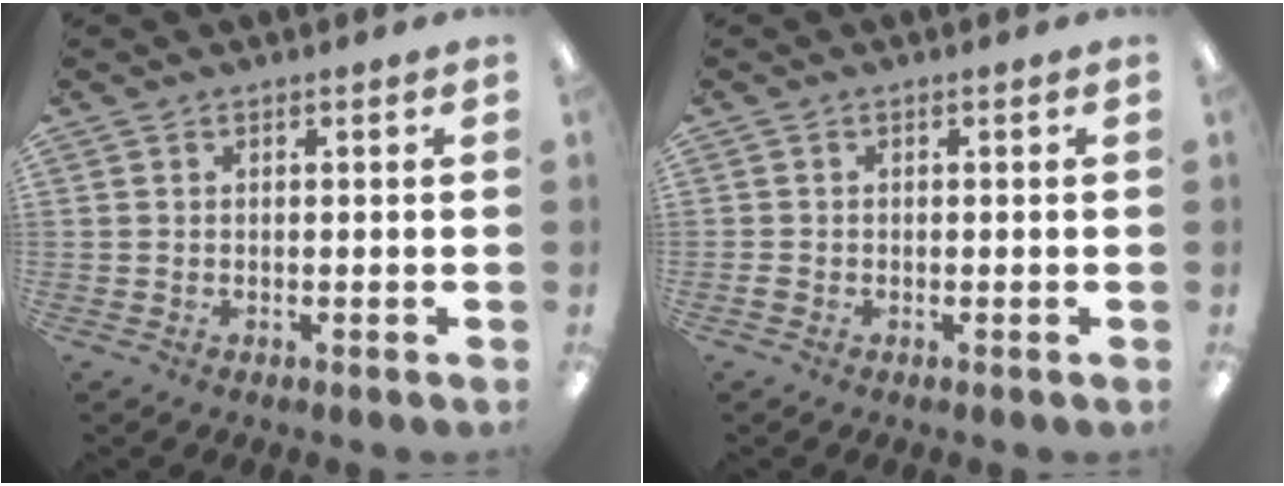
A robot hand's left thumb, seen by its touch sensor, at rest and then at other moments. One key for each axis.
{"total": 0.9, "fx": -0.5, "fy": 0.6, "fz": 0.5, "tx": -0.008, "ty": 0.002, "tz": -0.009}